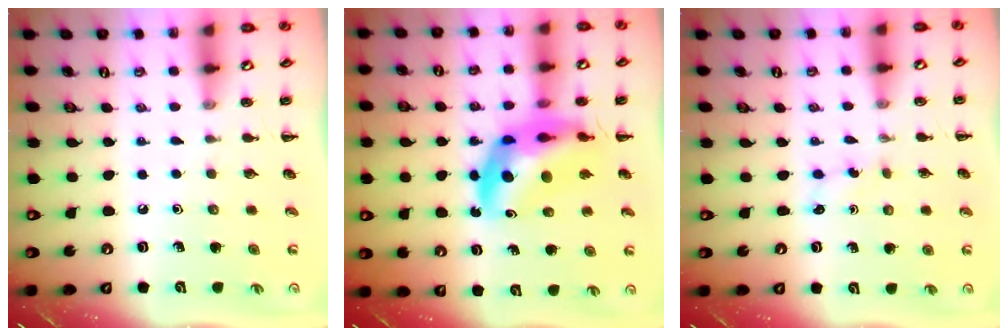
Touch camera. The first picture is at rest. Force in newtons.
{"total": 13.2, "press": 12.7, "slide": 3.7}
{"total": 2.7, "press": 2.5, "slide": 0.9}